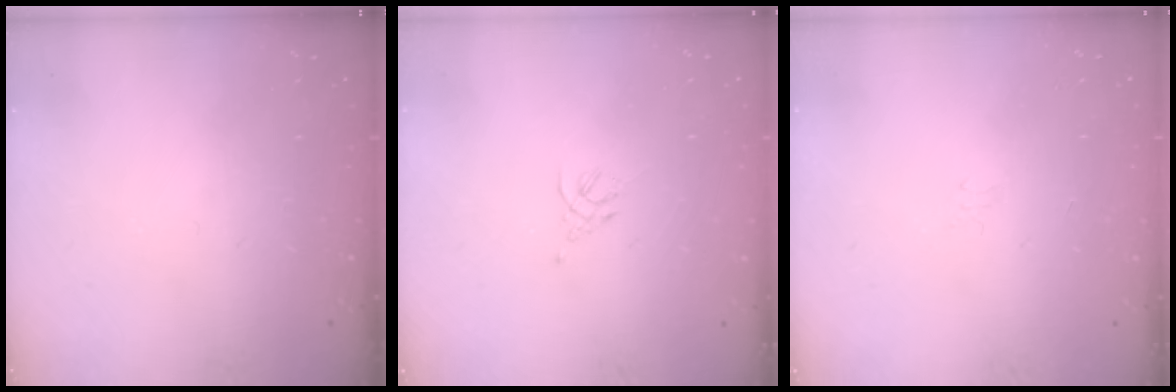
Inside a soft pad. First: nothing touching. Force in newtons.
{"total": 1.5, "press": 1.4, "slide": 0.6}
{"total": 2.1, "press": 2.0, "slide": 0.6}